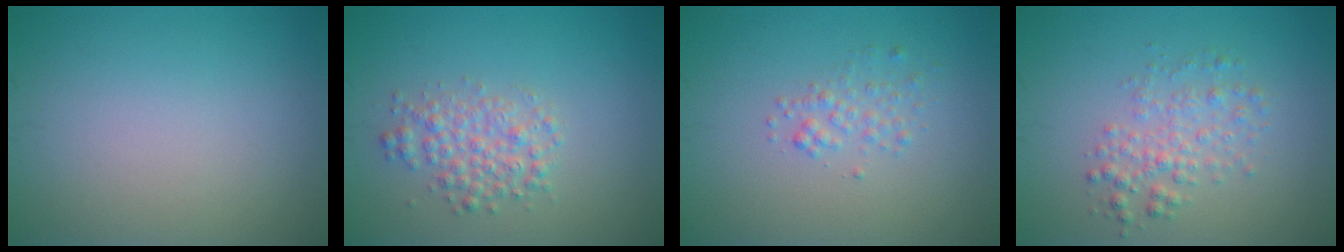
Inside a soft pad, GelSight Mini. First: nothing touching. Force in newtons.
{"total": 2.8, "press": 2.8, "slide": 0.1}
{"total": 1.5, "press": 1.5, "slide": 0.1}
{"total": 2.6, "press": 2.6, "slide": 0.1}